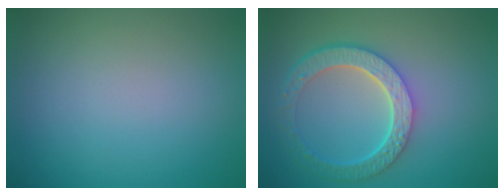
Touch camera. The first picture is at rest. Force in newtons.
{"total": 5.7, "press": 4.3, "slide": 3.7}